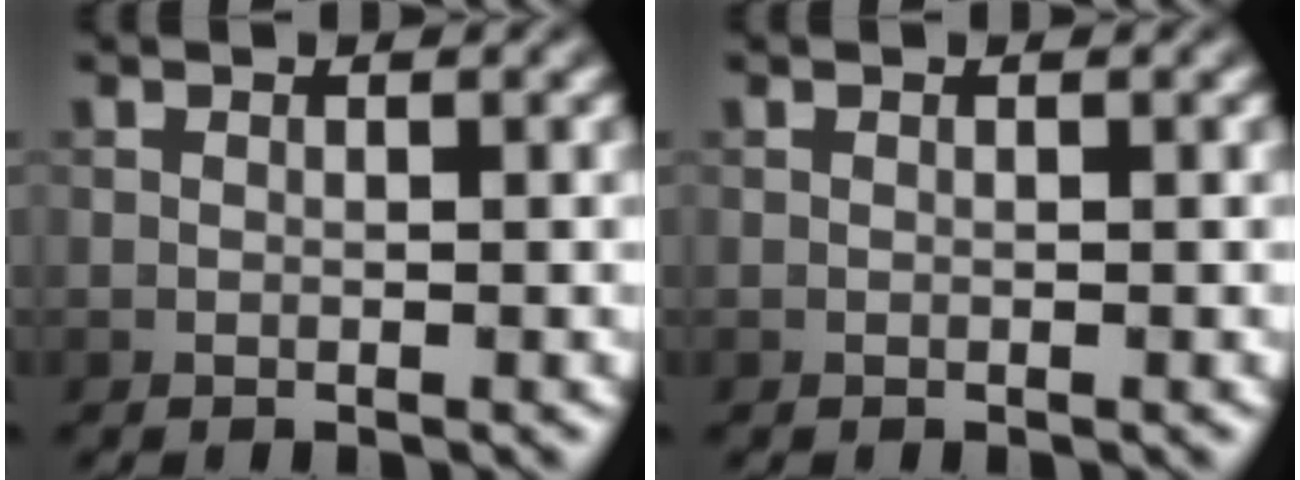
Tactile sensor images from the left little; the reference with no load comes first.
{"total": 0.0}